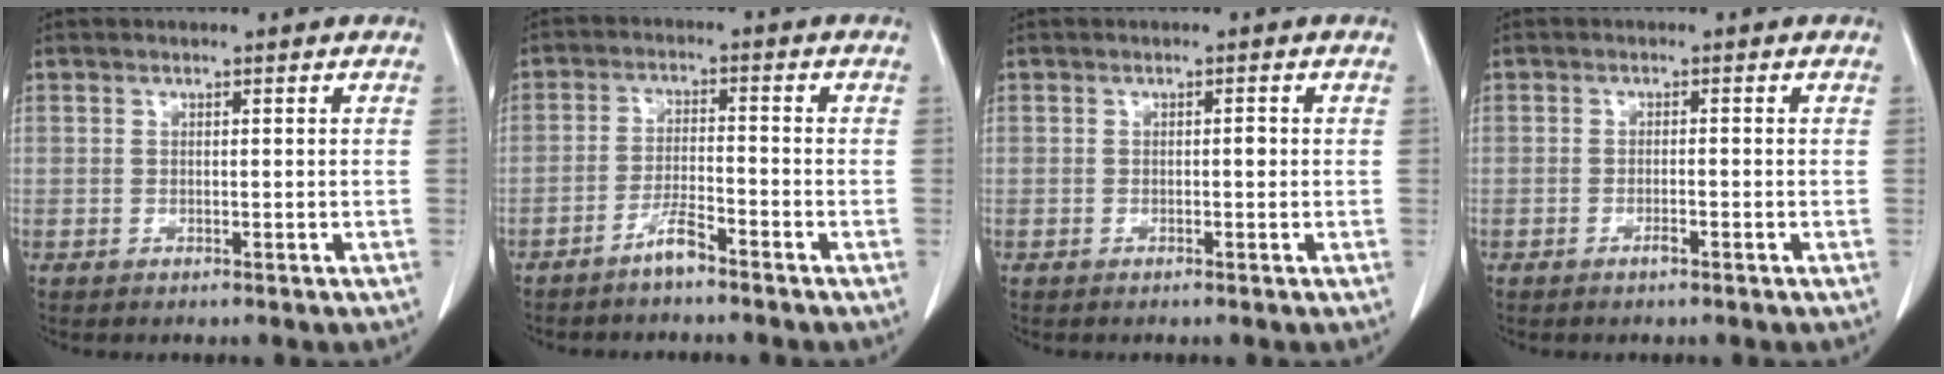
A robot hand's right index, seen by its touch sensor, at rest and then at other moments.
{"total": 3.7, "force": [-3.0, 0.2, 2.2], "torque": [-0.042, -0.001, -0.059]}
{"total": 0.8, "force": [0.0, 0.3, 0.8], "torque": [-0.009, 0.002, -0.001]}
{"total": 1.1, "force": [-0.7, 0.1, 0.8], "torque": [-0.016, -0.001, -0.012]}